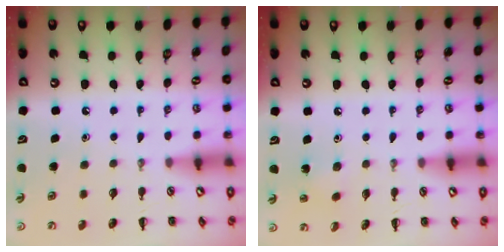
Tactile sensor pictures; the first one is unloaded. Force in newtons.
{"total": 2.7, "press": 2.6, "slide": 0.9}